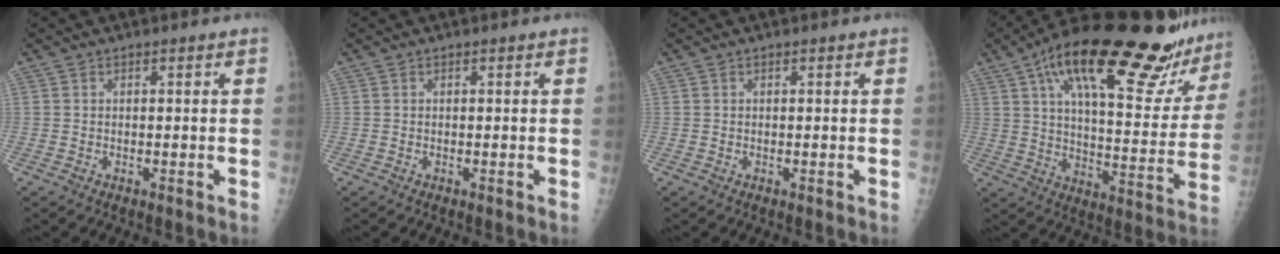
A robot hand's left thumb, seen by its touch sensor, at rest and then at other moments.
{"total": 0.0}
{"total": 0.0}
{"total": 30.5, "force": [20.6, 8.4, 20.8], "torque": [-0.281, -0.055, 0.299]}